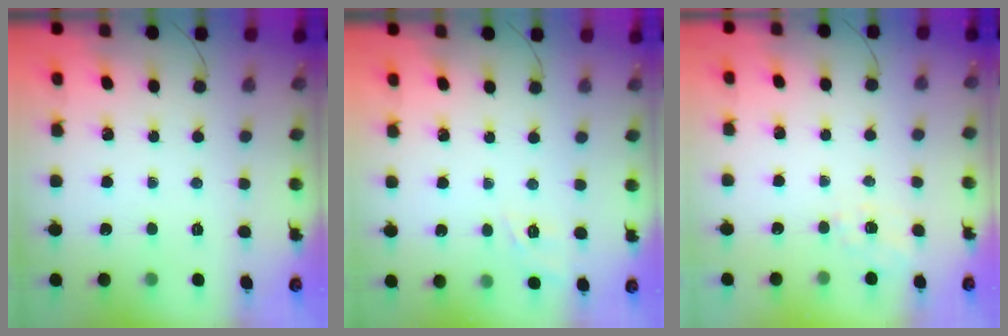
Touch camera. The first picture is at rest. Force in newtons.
{"total": 2.4, "press": 1.8, "slide": 1.5}
{"total": 5.7, "press": 5.4, "slide": 1.7}